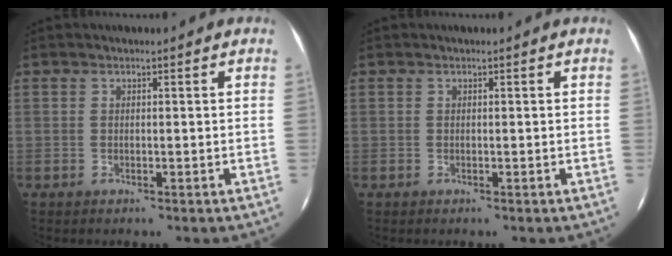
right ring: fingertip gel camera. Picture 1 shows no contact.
{"total": 0.0}